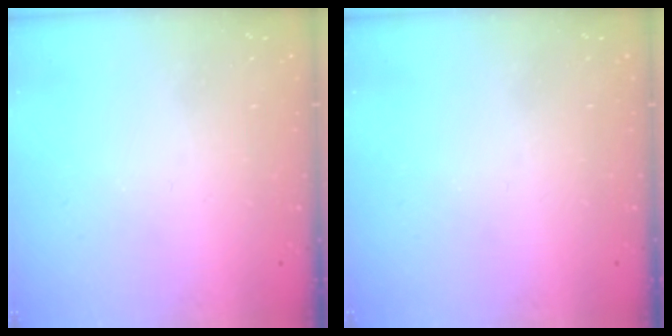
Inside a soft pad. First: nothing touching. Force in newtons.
{"total": 0.0}